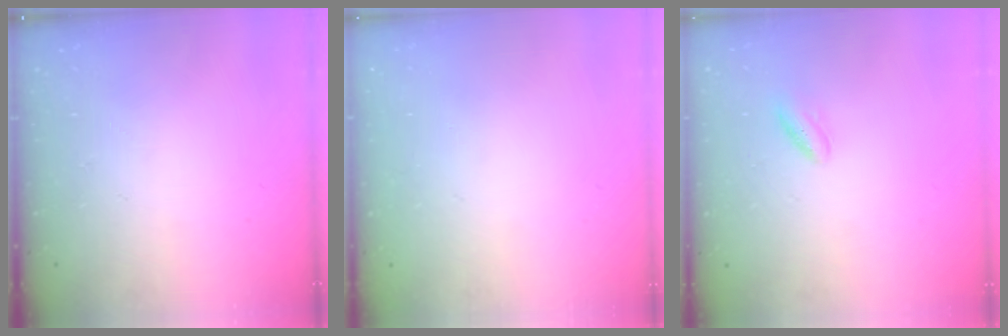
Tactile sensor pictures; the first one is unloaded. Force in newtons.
{"total": 2.0, "press": 2.0, "slide": 0.1}
{"total": 3.0, "press": 2.9, "slide": 0.6}